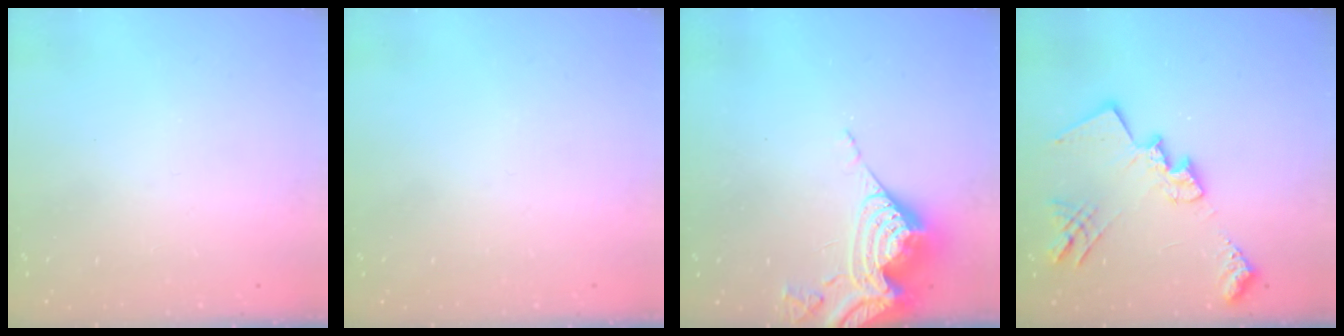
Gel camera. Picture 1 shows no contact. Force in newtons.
{"total": 0.0}
{"total": 12.7, "press": 12.6, "slide": 1.6}
{"total": 20.1, "press": 20.1, "slide": 1.1}